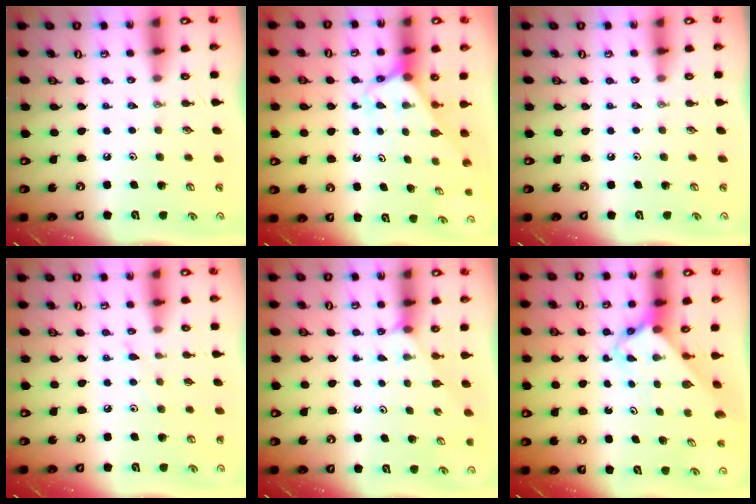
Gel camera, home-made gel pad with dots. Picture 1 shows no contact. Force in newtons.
{"total": 2.7, "press": 2.7, "slide": 0.1}
{"total": 0.0}
{"total": 5.2, "press": 5.2, "slide": 0.6}
{"total": 2.2, "press": 2.2, "slide": 0.4}
{"total": 2.4, "press": 2.4, "slide": 0.2}